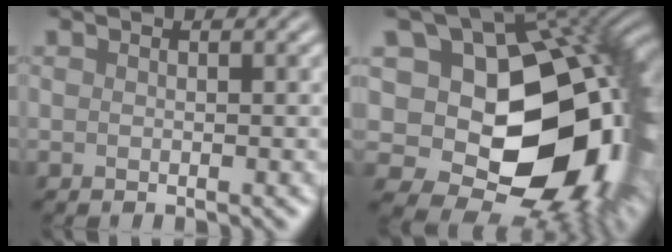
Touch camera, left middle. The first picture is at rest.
{"total": 17.1, "force": [-0.6, 11.5, 12.6], "torque": [-0.174, -0.021, 0.018]}